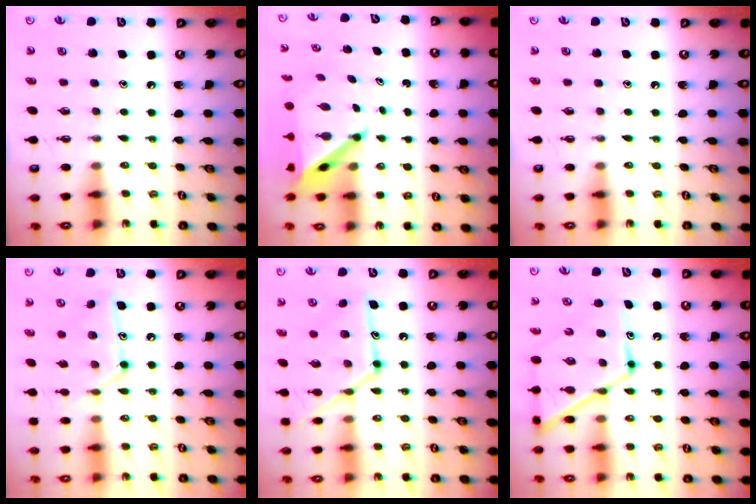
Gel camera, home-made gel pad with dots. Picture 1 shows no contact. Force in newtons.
{"total": 5.4, "press": 5.3, "slide": 0.7}
{"total": 0.0}
{"total": 12.2, "press": 12.2, "slide": 0.8}
{"total": 14.9, "press": 14.8, "slide": 1.2}
{"total": 14.3, "press": 14.3, "slide": 1.3}